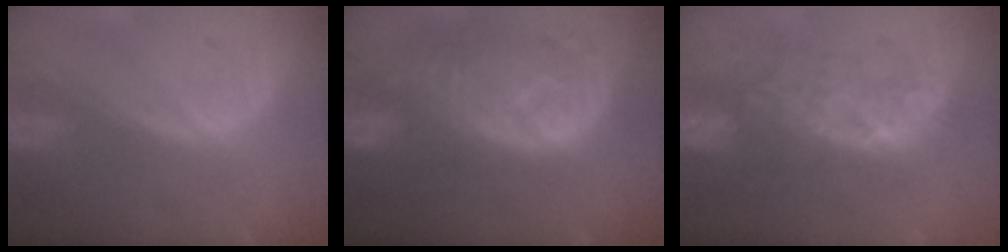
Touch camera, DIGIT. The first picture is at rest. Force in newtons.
{"total": 11.2, "press": 9.8, "slide": 5.4}
{"total": 7.9, "press": 7.6, "slide": 2.2}